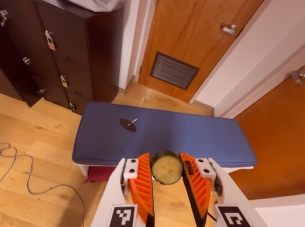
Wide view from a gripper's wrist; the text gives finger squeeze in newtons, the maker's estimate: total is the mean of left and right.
{"total": 8.1, "left": 8.3, "right": 8.0}